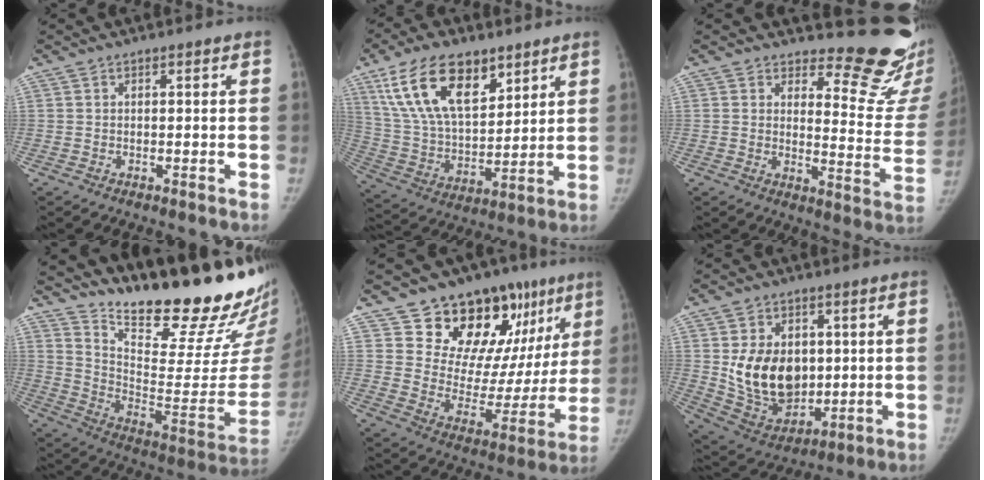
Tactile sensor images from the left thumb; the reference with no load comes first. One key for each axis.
{"total": 19.0, "fx": 10.4, "fy": 9.6, "fz": 12.7, "tx": -0.199, "ty": -0.038, "tz": 0.199}
{"total": 15.4, "fx": 14.1, "fy": 4.3, "fz": 4.6, "tx": -0.012, "ty": -0.163, "tz": 0.152}
{"total": 29.6, "fx": 24.6, "fy": 6.6, "fz": 15.1, "tx": -0.204, "ty": -0.187, "tz": 0.351}
{"total": 22.4, "fx": 12.9, "fy": 12.6, "fz": 13.4, "tx": -0.115, "ty": -0.046, "tz": 0.199}
{"total": 16.0, "fx": 1.8, "fy": 11.5, "fz": 10.9, "tx": -0.135, "ty": -0.022, "tz": 0.054}